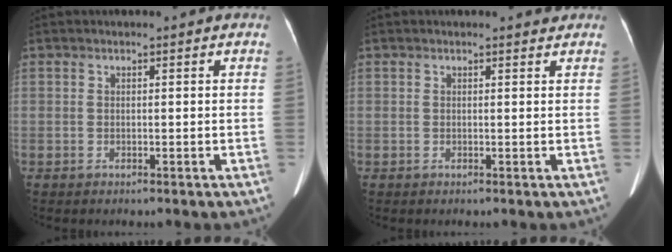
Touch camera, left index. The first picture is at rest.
{"total": 0.7, "force": [0.7, 0.1, 0.0], "torque": [-0.009, -0.005, 0.006]}